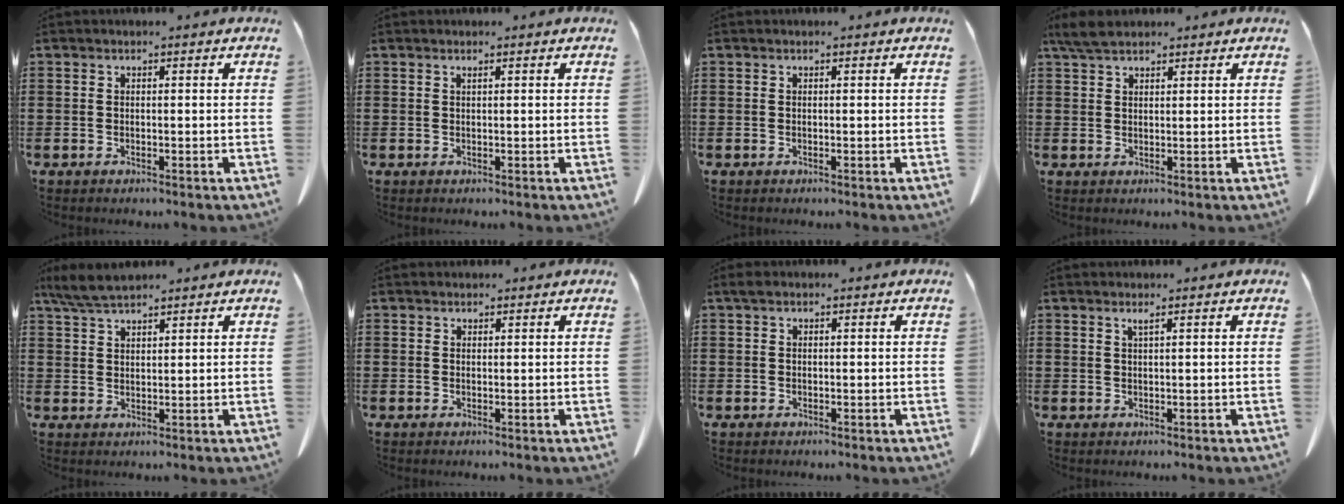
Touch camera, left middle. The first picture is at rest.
{"total": 0.6, "force": [0.4, -0.1, 0.4], "torque": [-0.008, -0.003, 0.010]}
{"total": 0.0}
{"total": 3.6, "force": [2.9, 1.3, 1.7], "torque": [-0.042, 0.000, 0.056]}
{"total": 4.7, "force": [4.0, 0.9, 2.3], "torque": [-0.055, -0.007, 0.077]}
{"total": 0.9, "force": [0.9, 0.3, 0.0], "torque": [-0.003, -0.002, 0.019]}
{"total": 0.9, "force": [0.4, 0.7, 0.5], "torque": [-0.012, 0.003, 0.008]}
{"total": 1.0, "force": [0.7, -0.2, 0.7], "torque": [-0.014, -0.005, 0.015]}